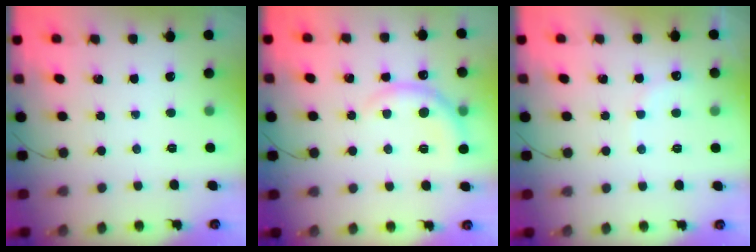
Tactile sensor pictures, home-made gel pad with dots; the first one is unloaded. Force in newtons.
{"total": 7.0, "press": 7.0, "slide": 0.7}
{"total": 7.2, "press": 7.0, "slide": 1.3}